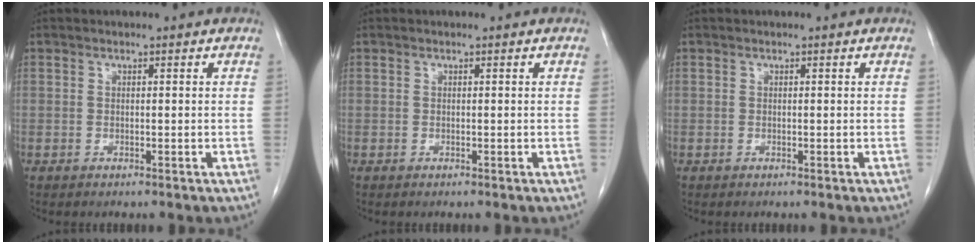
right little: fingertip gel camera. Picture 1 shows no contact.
{"total": 0.0}
{"total": 0.0}